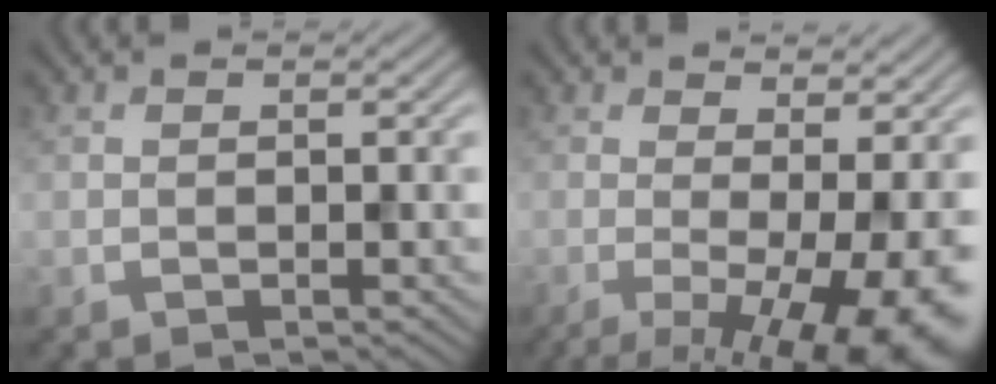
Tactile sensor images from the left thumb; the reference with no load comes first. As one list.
[{"total": 12.1, "force": [-2.7, 3.8, 11.1], "torque": [-0.154, -0.012, -0.028]}]